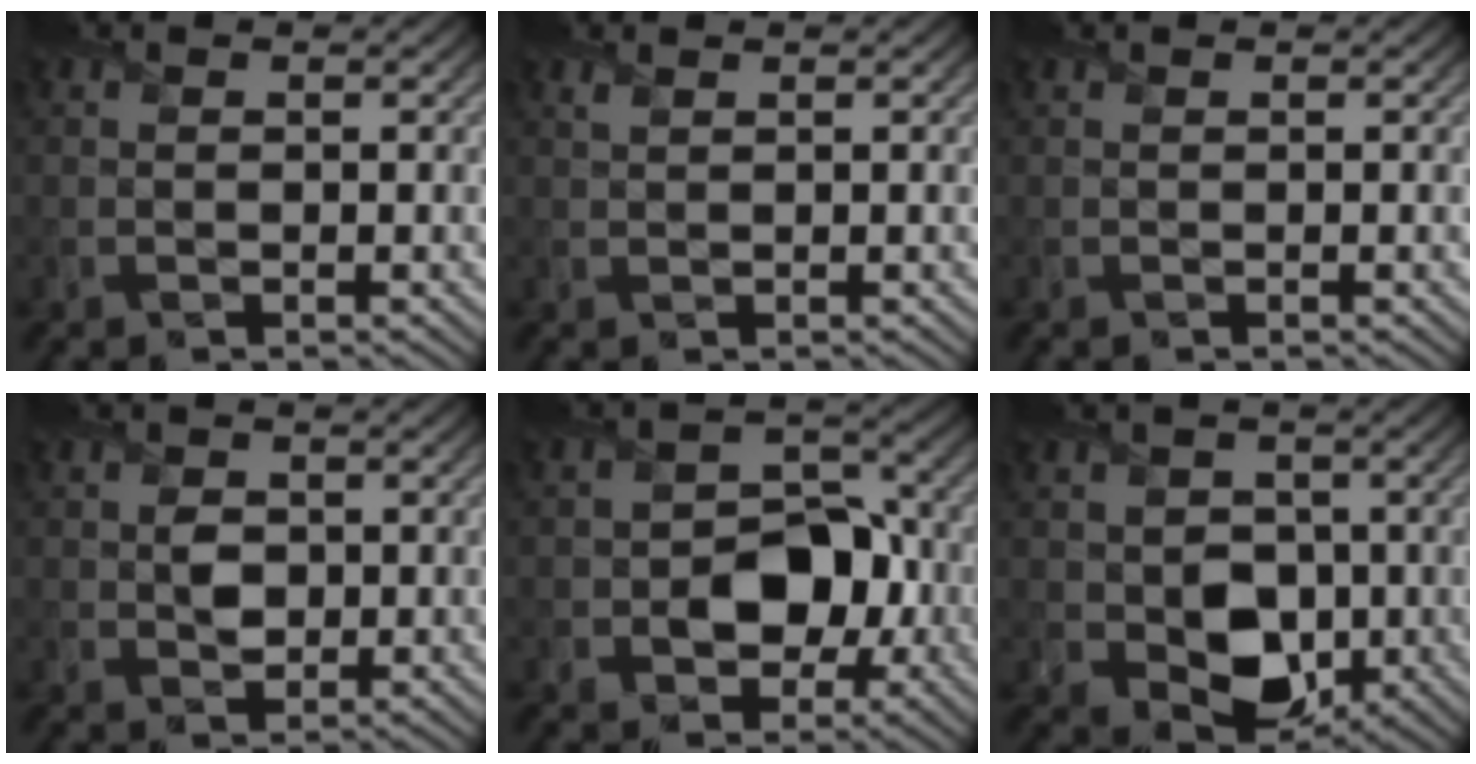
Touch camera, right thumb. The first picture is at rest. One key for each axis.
{"total": 0.5, "fx": 0.5, "fy": 0.1, "fz": 0.2, "tx": -0.006, "ty": 0.000, "tz": 0.012}
{"total": 0.0}
{"total": 2.3, "fx": 0.1, "fy": 1.9, "fz": 1.2, "tx": -0.025, "ty": -0.003, "tz": 0.000}
{"total": 7.3, "fx": -1.8, "fy": 5.4, "fz": 4.6, "tx": -0.053, "ty": 0.001, "tz": -0.043}
{"total": 7.2, "fx": -0.9, "fy": 5.8, "fz": 4.2, "tx": -0.079, "ty": -0.020, "tz": -0.015}